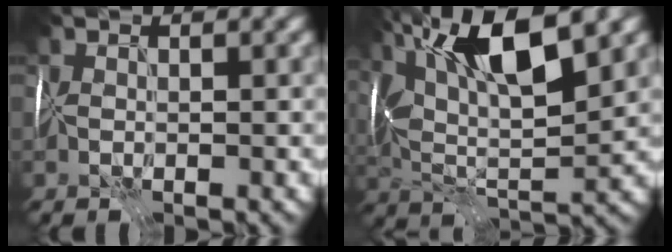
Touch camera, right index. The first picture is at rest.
{"total": 11.6, "force": [5.3, 3.7, 9.6], "torque": [-0.177, 0.014, 0.092]}